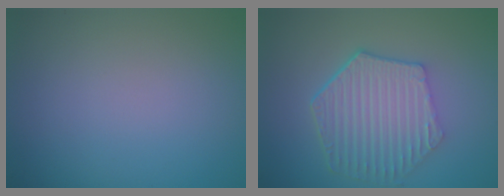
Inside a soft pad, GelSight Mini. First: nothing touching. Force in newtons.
{"total": 6.2, "press": 4.6, "slide": 4.2}